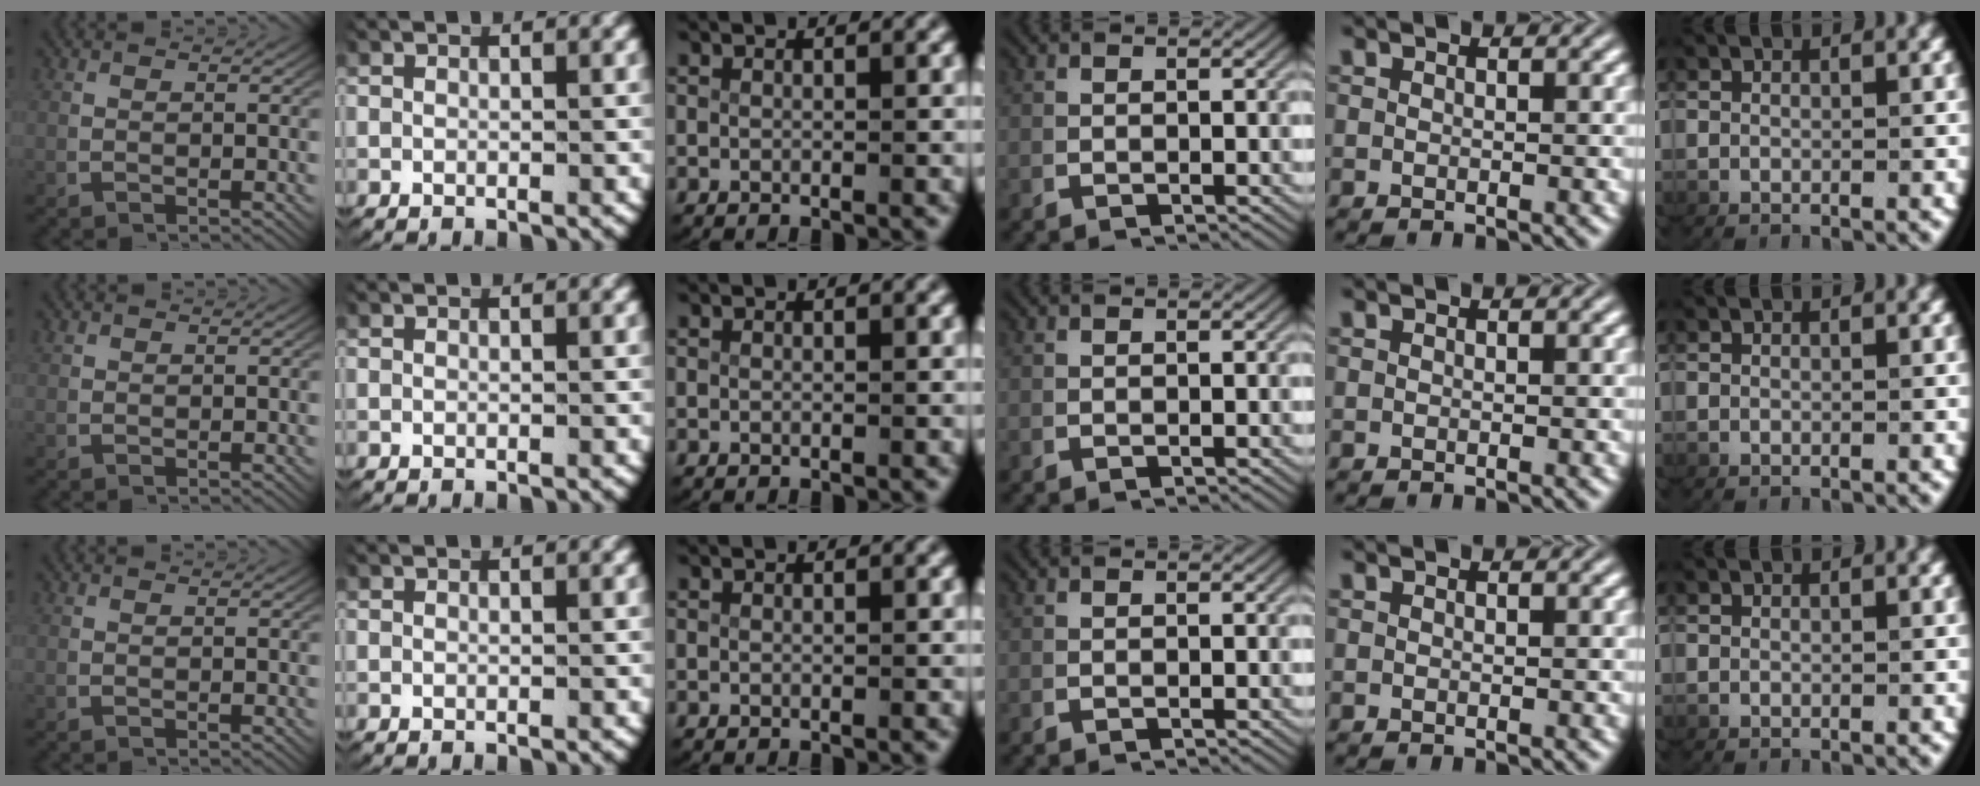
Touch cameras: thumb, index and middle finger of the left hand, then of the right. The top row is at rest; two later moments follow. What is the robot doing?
{"motion": "lift_and_place", "object": "paper towel"}